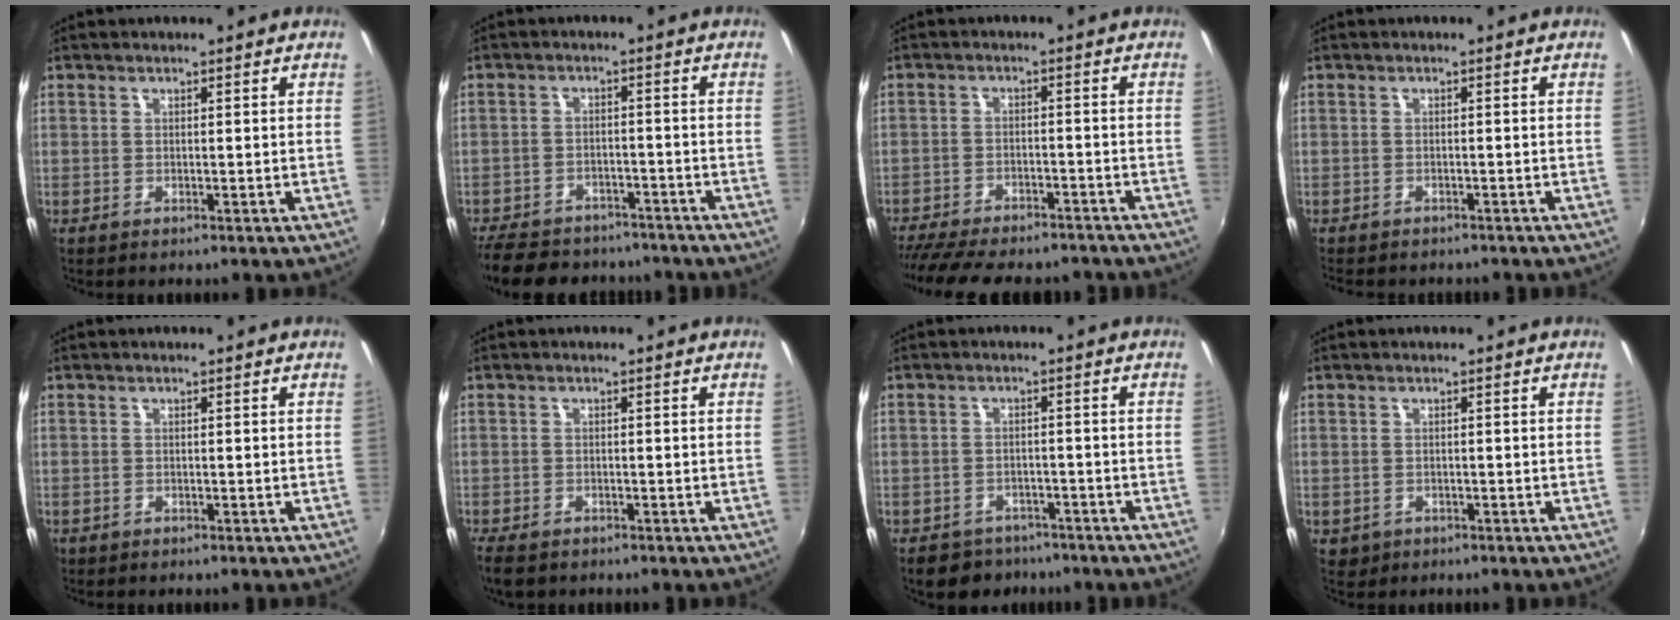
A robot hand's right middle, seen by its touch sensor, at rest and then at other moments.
{"total": 17.0, "force": [-14.0, 7.4, 6.3], "torque": [-0.158, 0.003, -0.201]}
{"total": 17.3, "force": [-14.7, 4.9, 7.6], "torque": [-0.164, -0.034, -0.213]}
{"total": 4.0, "force": [-3.5, 1.3, 1.3], "torque": [-0.035, -0.018, -0.053]}
{"total": 0.7, "force": [-0.4, 0.6, 0.1], "torque": [-0.003, -0.003, -0.006]}
{"total": 4.4, "force": [-3.3, 2.0, 2.2], "torque": [-0.055, -0.019, -0.060]}
{"total": 6.9, "force": [-5.4, 4.1, 1.5], "torque": [-0.043, 0.005, -0.077]}
{"total": 2.4, "force": [-0.7, 2.1, 0.9], "torque": [-0.022, -0.004, -0.005]}